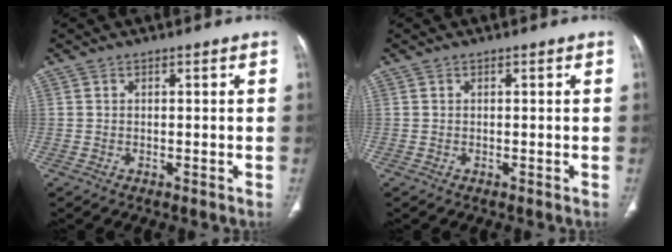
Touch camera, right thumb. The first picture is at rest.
{"total": 0.0}